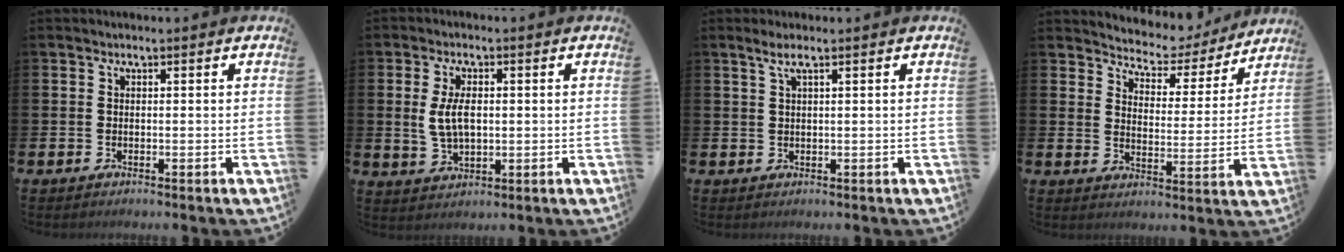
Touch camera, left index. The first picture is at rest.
{"total": 4.9, "force": [0.8, 2.7, 4.0], "torque": [-0.067, 0.004, 0.009]}
{"total": 1.8, "force": [1.0, 0.1, 1.5], "torque": [-0.030, 0.004, 0.017]}
{"total": 5.8, "force": [5.4, 1.9, 0.4], "torque": [-0.030, -0.048, 0.090]}